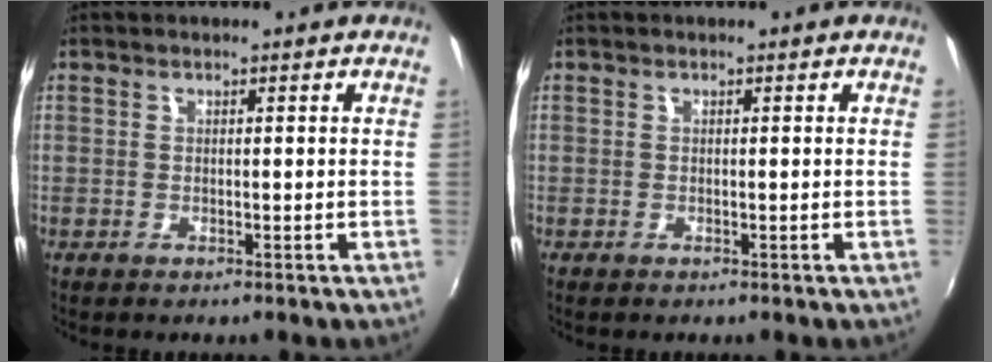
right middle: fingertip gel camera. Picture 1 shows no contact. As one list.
[{"total": 0.0}]